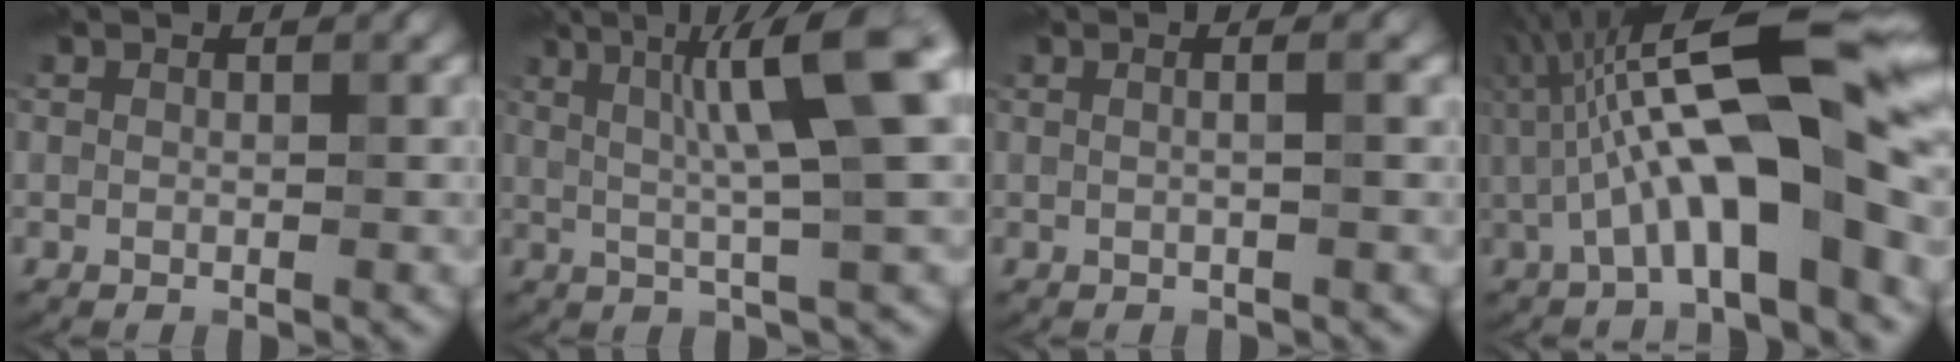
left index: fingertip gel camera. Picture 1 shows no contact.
{"total": 8.9, "force": [2.3, 1.3, 8.4], "torque": [-0.114, 0.015, 0.035]}
{"total": 2.7, "force": [0.6, 1.3, 2.3], "torque": [-0.009, 0.006, -0.018]}
{"total": 14.6, "force": [0.5, 4.0, 14.0], "torque": [-0.227, 0.034, 0.000]}